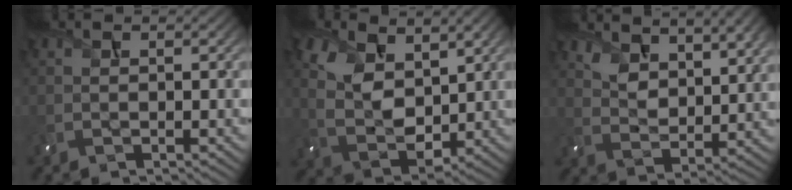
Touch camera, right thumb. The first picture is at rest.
{"total": 8.5, "force": [3.8, 4.9, 5.8], "torque": [-0.149, -0.003, 0.074]}
{"total": 9.0, "force": [5.9, 4.1, 5.4], "torque": [-0.114, -0.004, 0.108]}